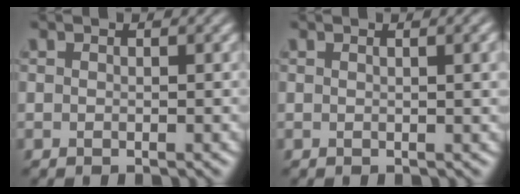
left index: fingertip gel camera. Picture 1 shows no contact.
{"total": 3.3, "force": [1.1, 1.2, 2.9], "torque": [-0.020, 0.007, 0.005]}